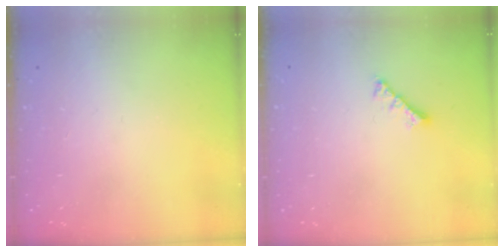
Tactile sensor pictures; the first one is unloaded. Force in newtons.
{"total": 3.6, "press": 3.5, "slide": 0.7}